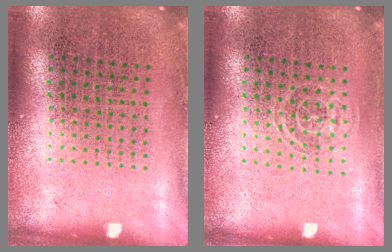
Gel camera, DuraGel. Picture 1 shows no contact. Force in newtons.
{"total": 0.9, "press": 0.6, "slide": 0.7}